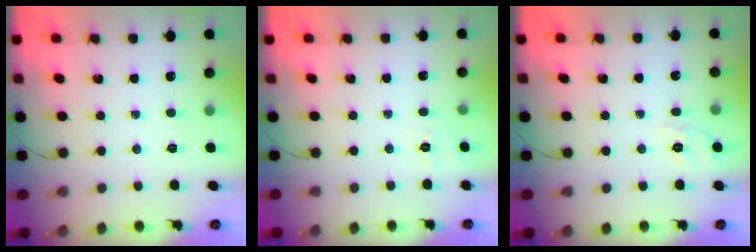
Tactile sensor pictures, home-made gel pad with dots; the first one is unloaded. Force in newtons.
{"total": 6.4, "press": 6.1, "slide": 1.9}
{"total": 1.7, "press": 0.5, "slide": 1.6}